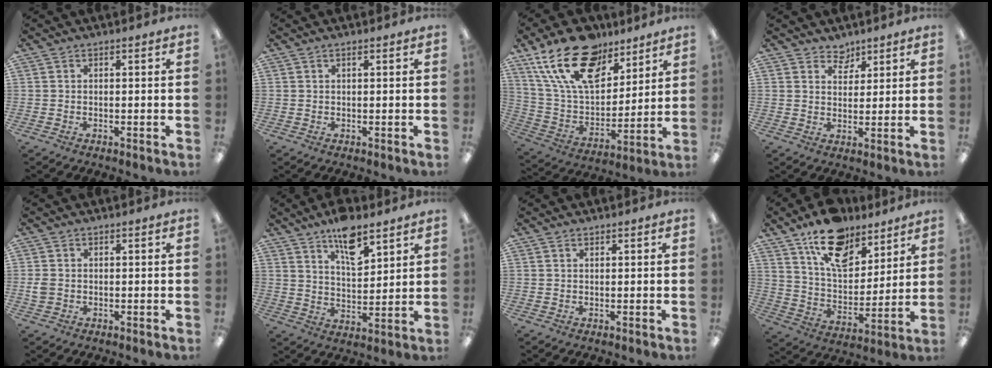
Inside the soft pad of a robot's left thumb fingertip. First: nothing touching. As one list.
[{"total": 0.5, "force": [0.4, 0.1, 0.3], "torque": [-0.008, 0.002, 0.007]}, {"total": 22.4, "force": [14.1, 12.0, 12.7], "torque": [-0.240, -0.071, 0.257]}, {"total": 4.3, "force": [3.7, 2.2, 0.3], "torque": [-0.001, -0.022, 0.066]}, {"total": 2.5, "force": [-0.2, 2.0, 1.5], "torque": [-0.025, 0.006, -0.003]}, {"total": 9.3, "force": [6.4, 4.4, 5.1], "torque": [-0.071, -0.034, 0.109]}, {"total": 0.6, "force": [0.5, 0.3, 0.3], "torque": [-0.007, 0.002, 0.008]}, {"total": 16.9, "force": [12.0, 8.7, 8.2], "torque": [-0.134, -0.063, 0.216]}]